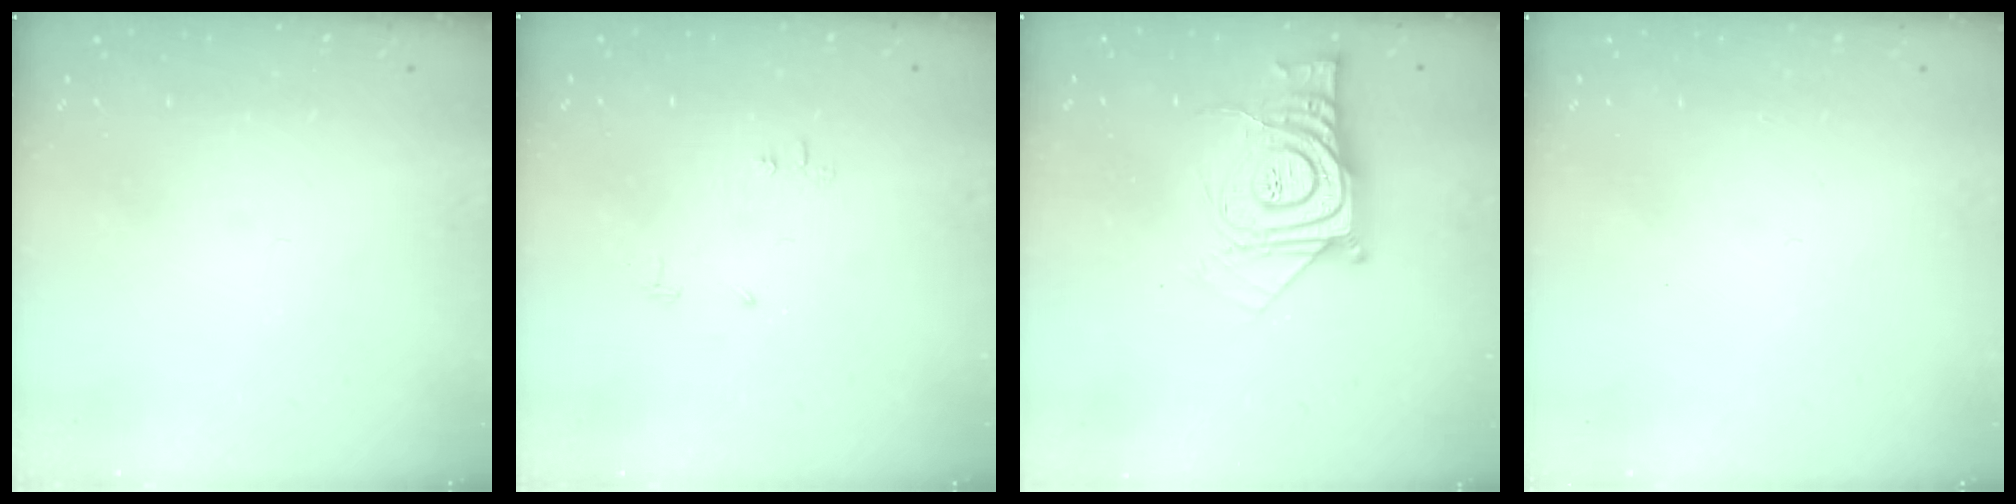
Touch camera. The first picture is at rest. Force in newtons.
{"total": 4.7, "press": 4.7, "slide": 0.7}
{"total": 14.2, "press": 14.2, "slide": 1.2}
{"total": 1.6, "press": 1.6, "slide": 0.1}